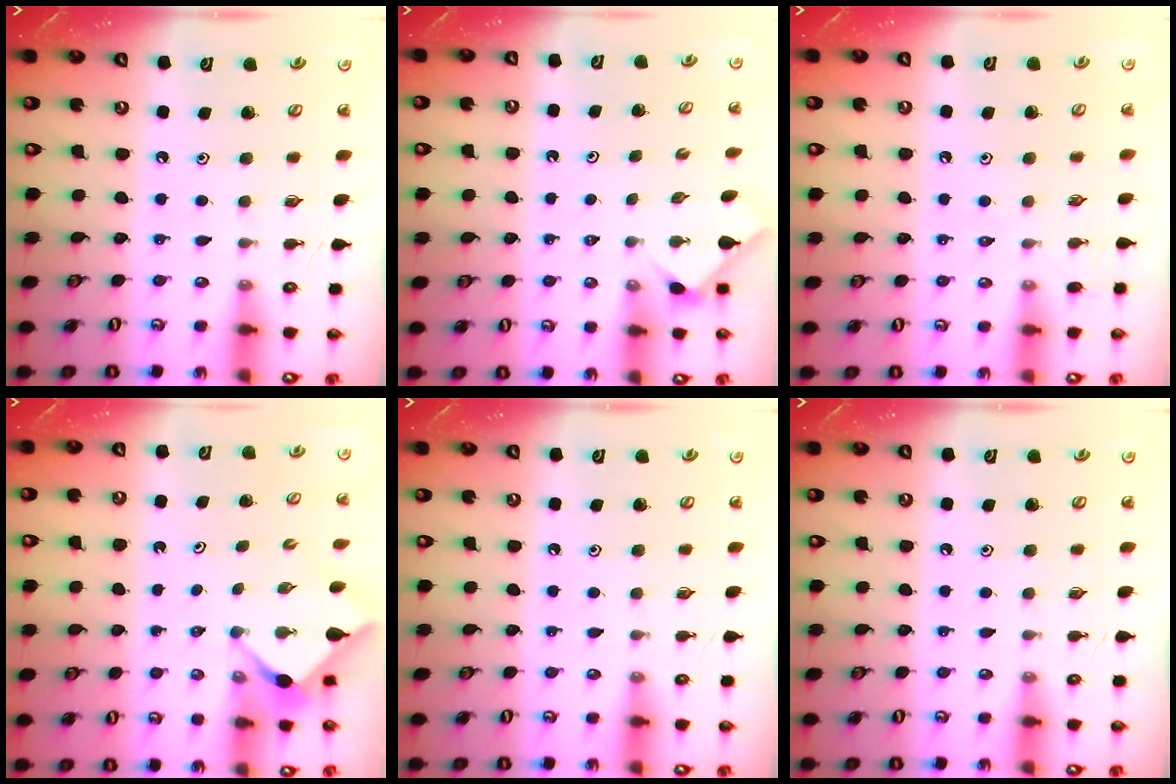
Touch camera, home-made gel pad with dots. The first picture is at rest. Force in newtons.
{"total": 2.1, "press": 2.1, "slide": 0.4}
{"total": 3.8, "press": 3.8, "slide": 0.6}
{"total": 2.5, "press": 2.5, "slide": 0.3}
{"total": 0.0}
{"total": 0.0}